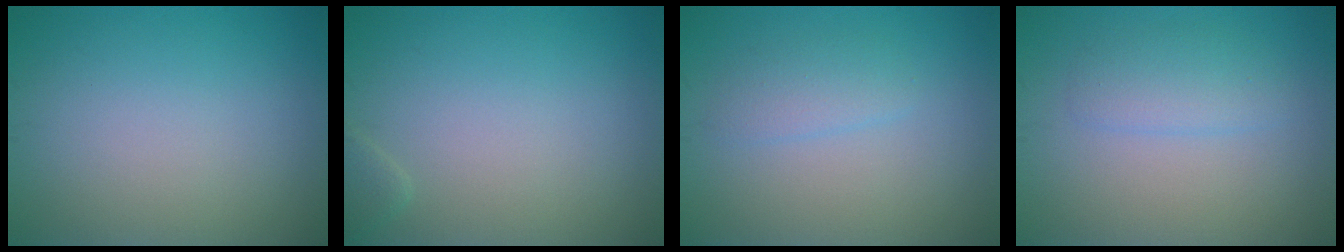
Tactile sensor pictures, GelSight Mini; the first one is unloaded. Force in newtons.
{"total": 0.8, "press": 0.8, "slide": 0.1}
{"total": 1.8, "press": 1.8, "slide": 0.0}
{"total": 2.2, "press": 2.2, "slide": 0.1}